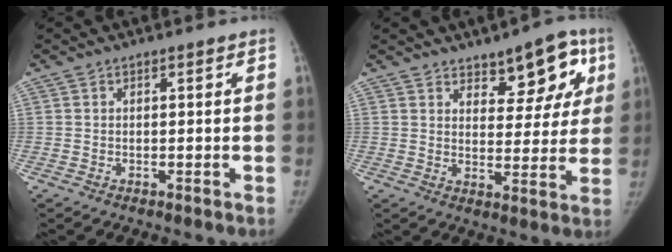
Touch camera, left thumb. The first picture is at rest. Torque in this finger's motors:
{"motor_torque": [-0.05, 0.42, -0.06, -0.30, 0.05]}